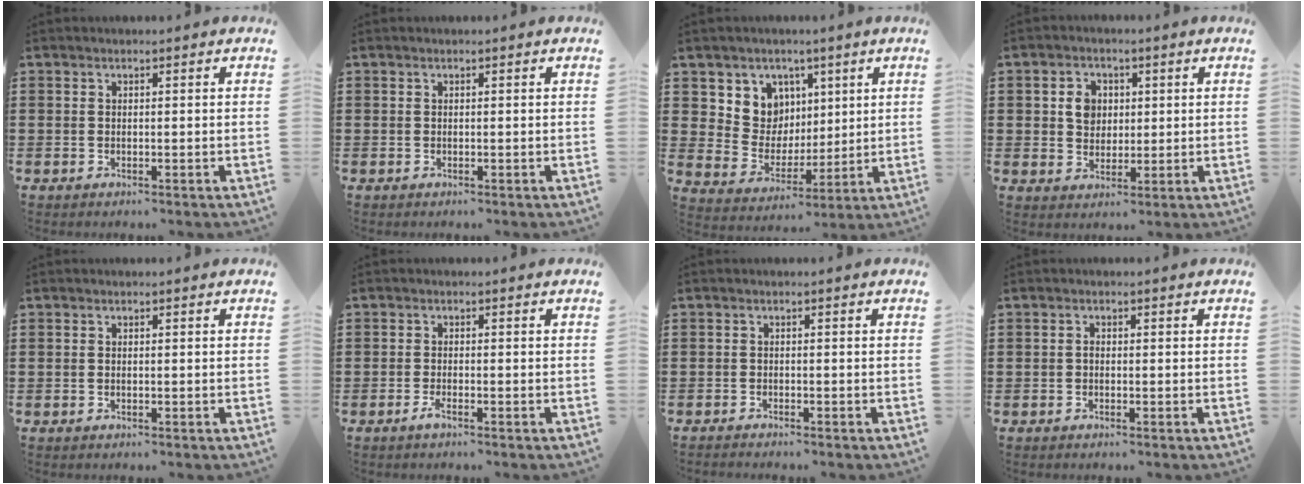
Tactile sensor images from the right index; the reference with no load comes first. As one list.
[{"total": 0.0}, {"total": 7.9, "force": [3.4, 7.0, 1.2], "torque": [-0.061, -0.017, 0.065]}, {"total": 4.5, "force": [0.9, 3.7, 2.4], "torque": [-0.052, 0.012, 0.013]}, {"total": 0.0}, {"total": 1.5, "force": [-0.9, 0.0, 1.2], "torque": [-0.035, -0.011, -0.020]}, {"total": 0.9, "force": [-0.9, -0.1, -0.1], "torque": [0.000, 0.001, -0.018]}, {"total": 0.8, "force": [-0.3, 0.5, 0.6], "torque": [-0.014, -0.002, -0.005]}]